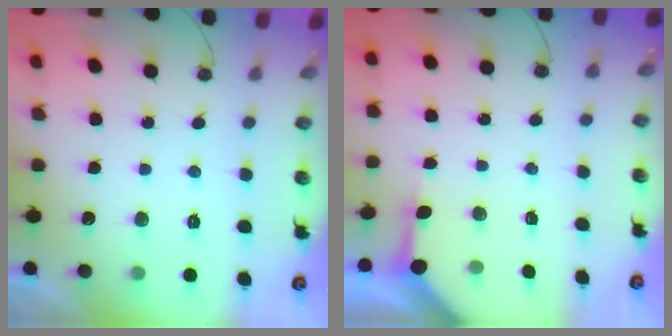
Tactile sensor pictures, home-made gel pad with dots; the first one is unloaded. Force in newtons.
{"total": 3.3, "press": 3.3, "slide": 0.4}